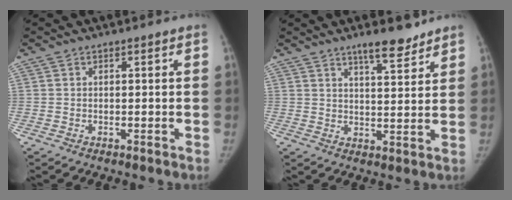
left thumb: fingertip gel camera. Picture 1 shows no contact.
{"total": 7.0, "force": [5.5, 1.6, 4.1], "torque": [-0.048, -0.040, 0.084]}